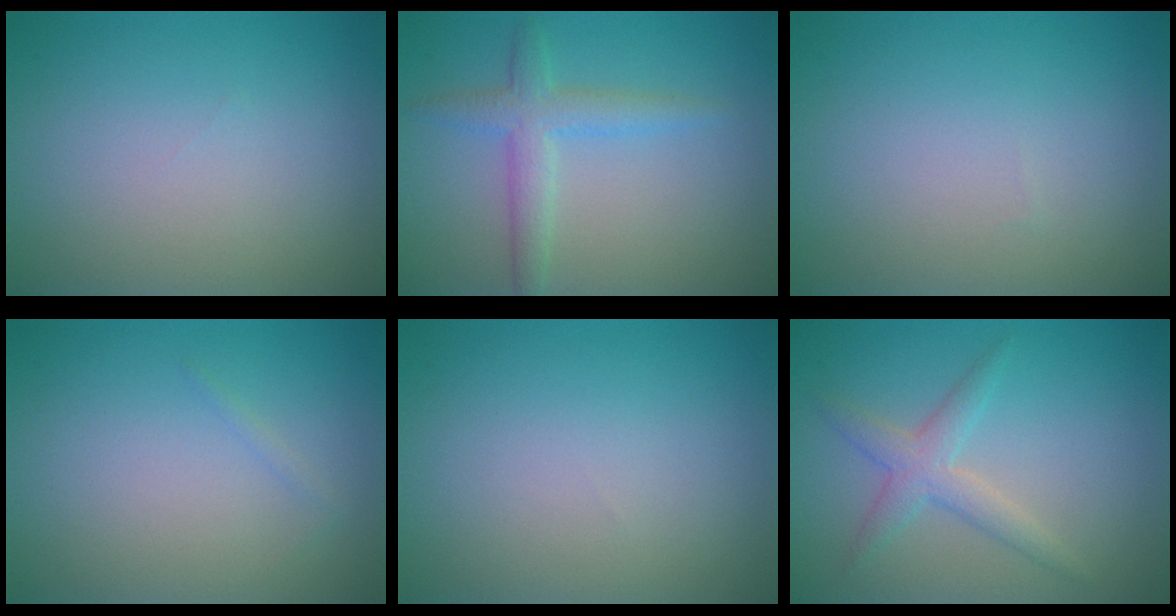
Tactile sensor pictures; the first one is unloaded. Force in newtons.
{"total": 3.1, "press": 3.1, "slide": 0.0}
{"total": 0.0}
{"total": 0.5, "press": 0.5, "slide": 0.0}
{"total": 0.0}
{"total": 1.7, "press": 1.7, "slide": 0.2}